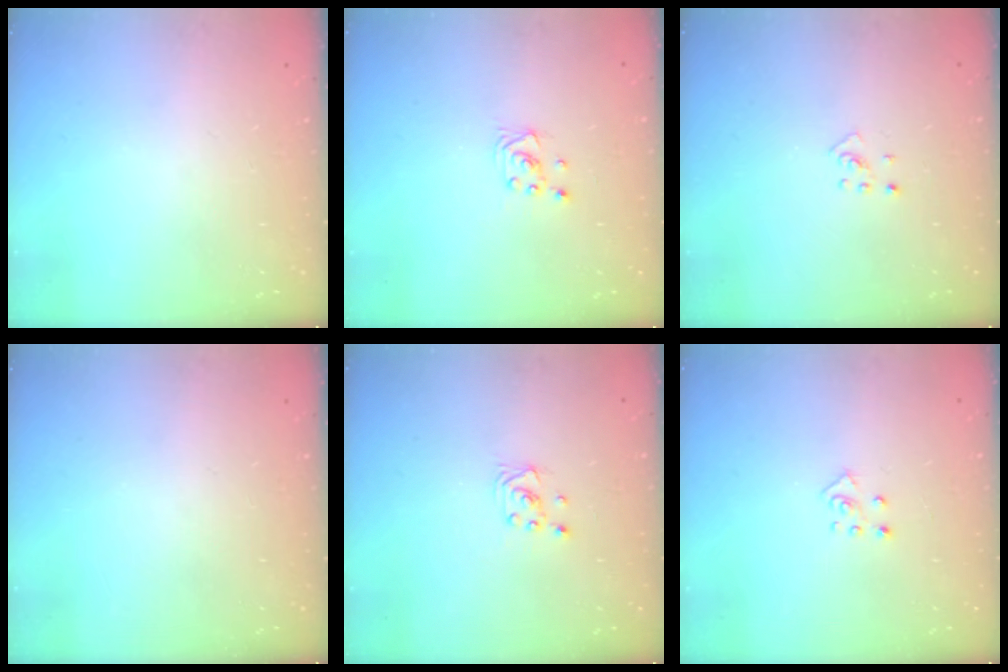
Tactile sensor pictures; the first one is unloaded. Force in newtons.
{"total": 2.0, "press": 2.0, "slide": 0.1}
{"total": 2.7, "press": 2.6, "slide": 0.6}
{"total": 0.0}
{"total": 2.0, "press": 2.0, "slide": 0.1}
{"total": 3.9, "press": 3.8, "slide": 0.3}